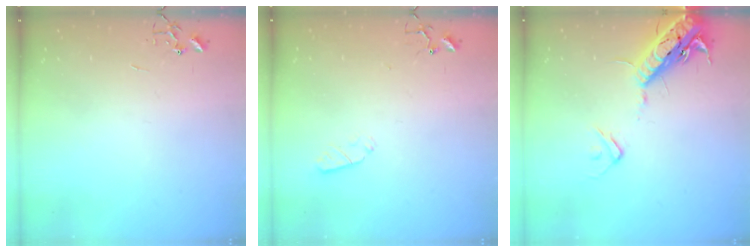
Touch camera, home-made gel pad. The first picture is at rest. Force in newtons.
{"total": 2.9, "press": 2.8, "slide": 0.5}
{"total": 17.1, "press": 16.7, "slide": 3.7}